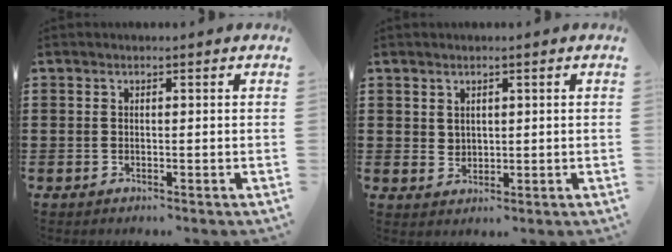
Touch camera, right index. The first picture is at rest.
{"total": 2.0, "force": [1.5, 1.3, 0.3], "torque": [-0.011, 0.005, 0.029]}